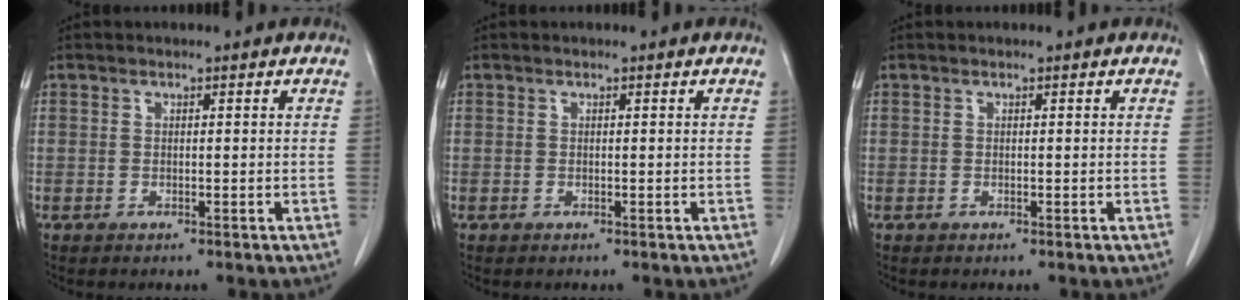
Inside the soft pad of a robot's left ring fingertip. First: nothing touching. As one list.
[{"total": 0.0}, {"total": 0.0}]